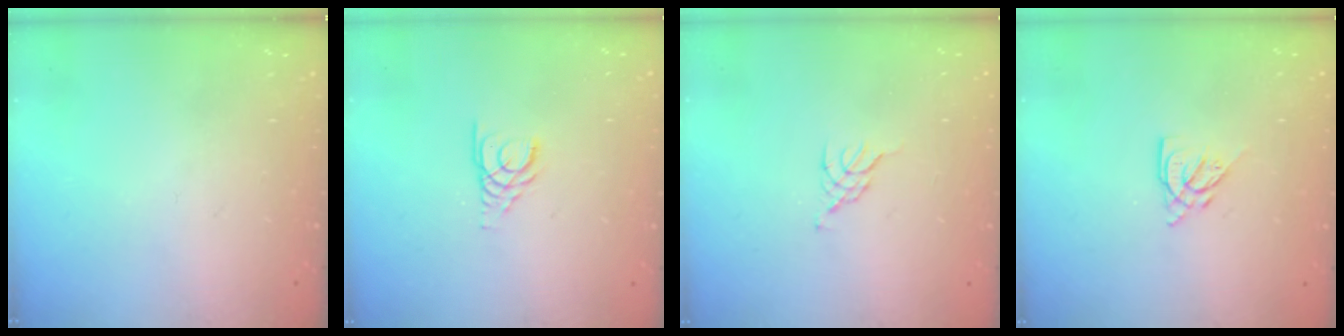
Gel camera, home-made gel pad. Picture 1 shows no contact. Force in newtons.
{"total": 3.2, "press": 3.2, "slide": 0.3}
{"total": 0.8, "press": 0.7, "slide": 0.3}
{"total": 5.0, "press": 5.0, "slide": 0.5}